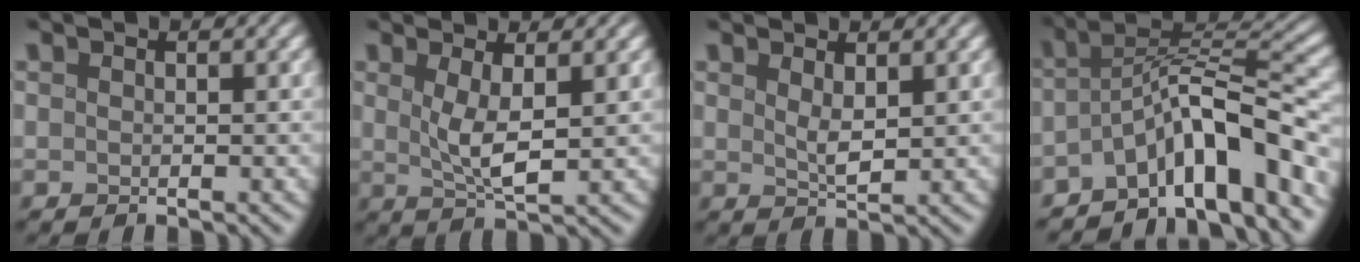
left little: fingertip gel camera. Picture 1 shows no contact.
{"total": 3.2, "force": [0.3, 1.0, 3.0], "torque": [-0.063, -0.008, 0.010]}
{"total": 1.8, "force": [0.8, 0.7, 1.5], "torque": [-0.028, -0.007, 0.017]}
{"total": 8.3, "force": [-4.9, 2.0, 6.4], "torque": [-0.084, 0.014, -0.096]}